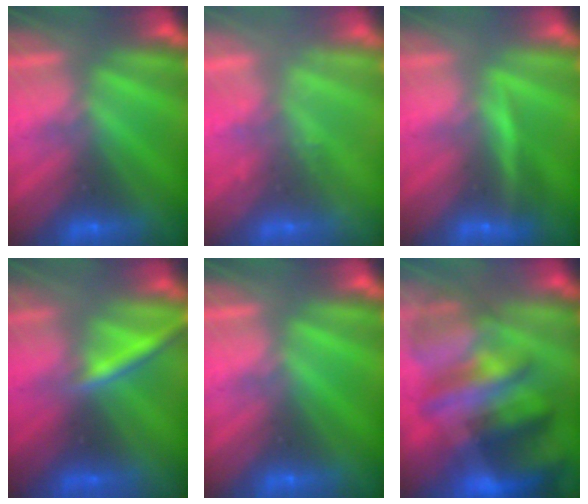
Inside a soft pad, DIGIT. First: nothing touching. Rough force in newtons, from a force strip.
{"total": 2.3}
{"total": 3.1}
{"total": 2.3}
{"total": 0.0}
{"total": 7.5}